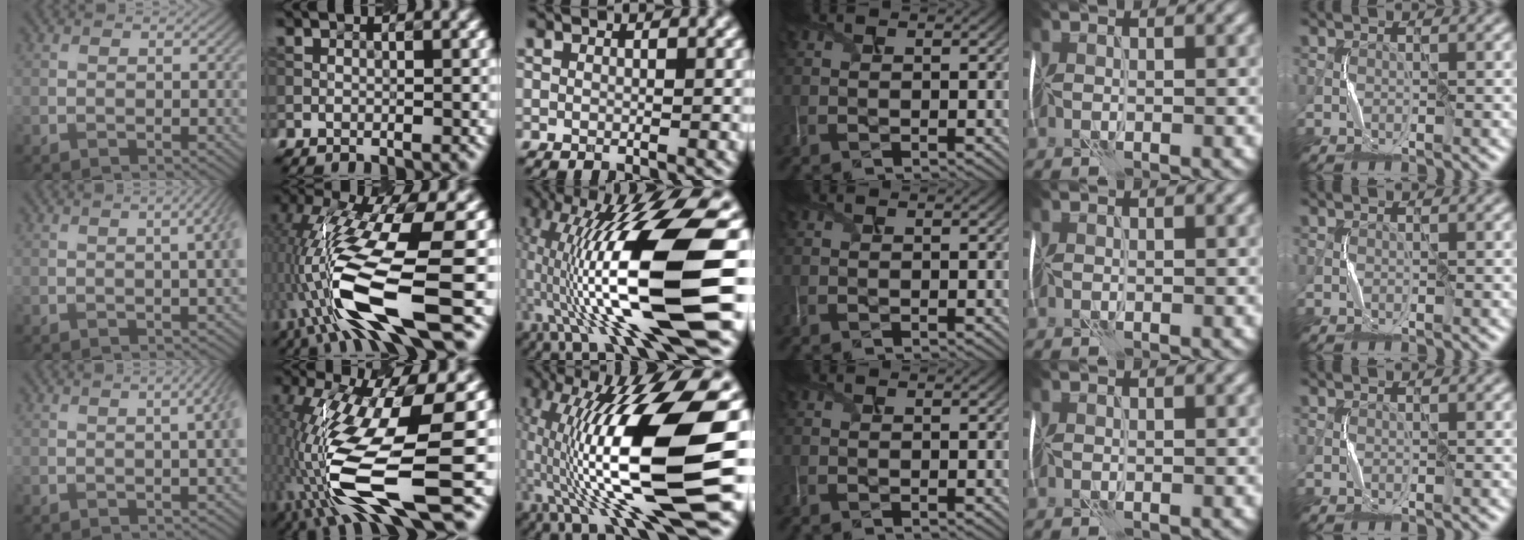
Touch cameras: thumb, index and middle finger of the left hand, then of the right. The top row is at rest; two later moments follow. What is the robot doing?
{"motion": "shake", "object": "plastic piggy bank"}